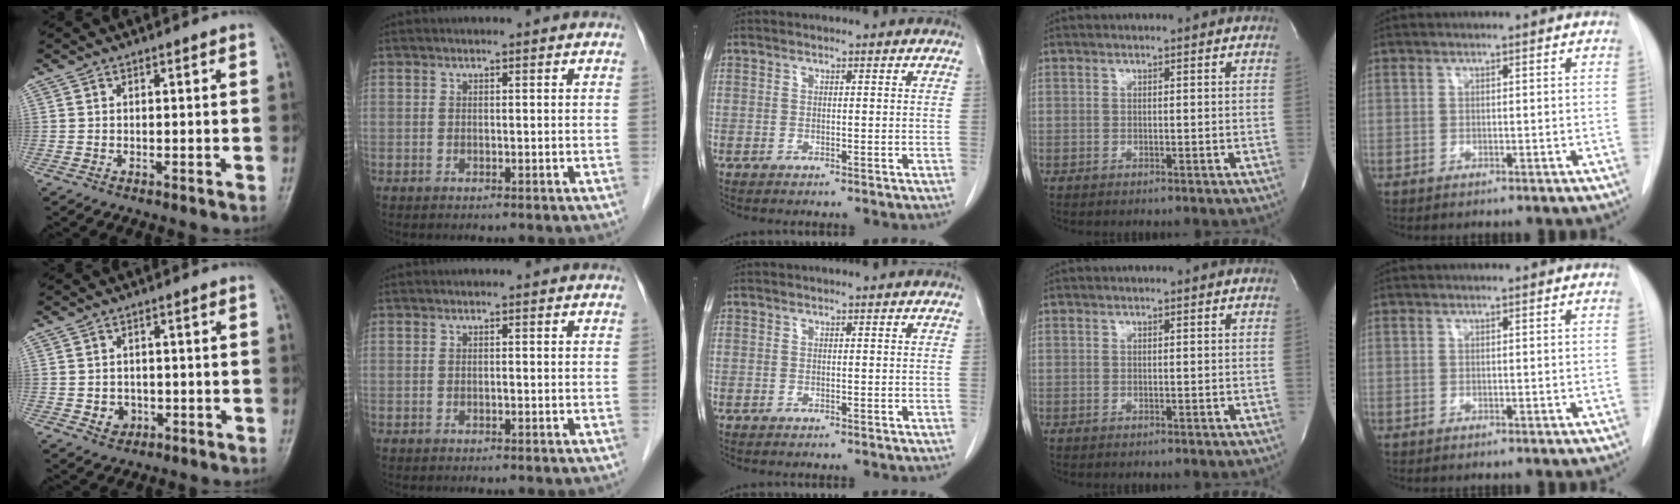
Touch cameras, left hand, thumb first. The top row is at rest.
{"thumb": {"total": 3.1, "force": [-0.7, 2.8, 1.2], "torque": [-0.005, 0.004, -0.004]}}